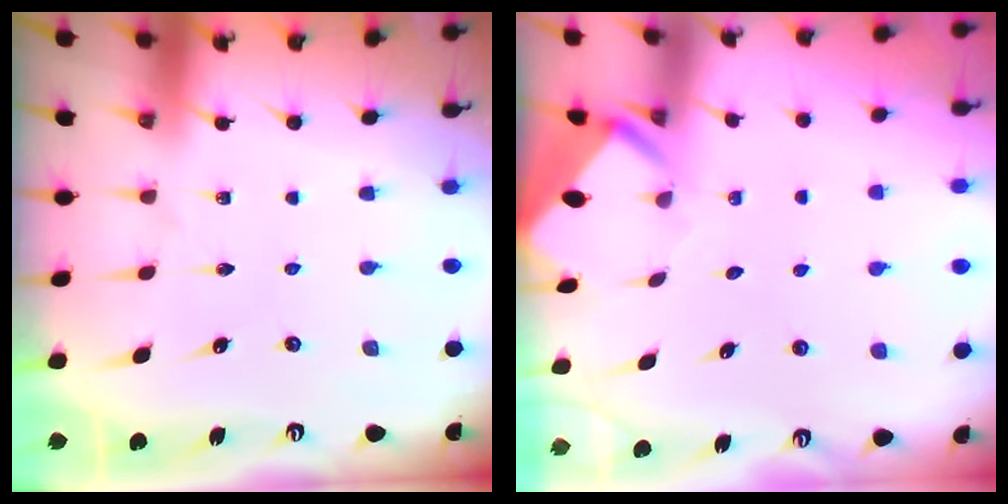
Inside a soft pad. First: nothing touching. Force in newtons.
{"total": 3.4, "press": 3.4, "slide": 0.2}